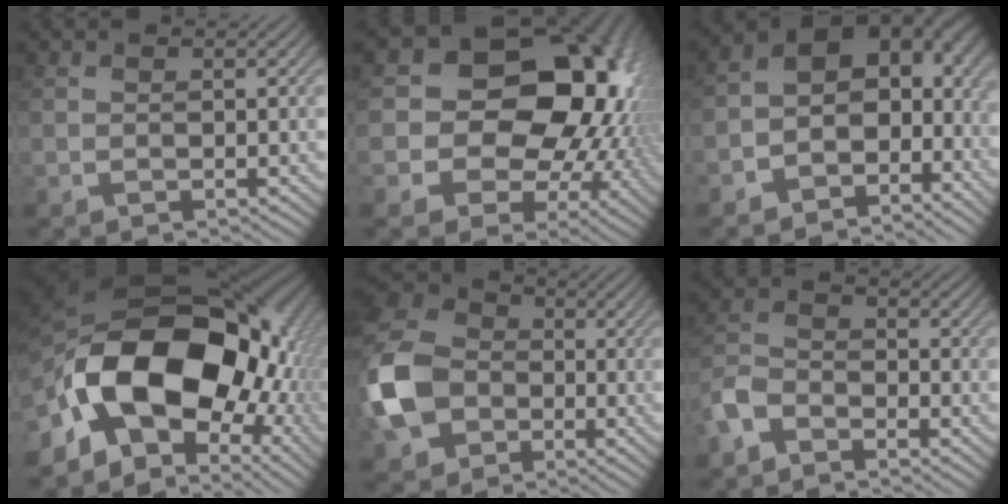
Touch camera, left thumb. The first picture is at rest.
{"total": 18.3, "force": [2.1, 14.1, 11.6], "torque": [-0.150, -0.004, 0.024]}
{"total": 10.8, "force": [-2.7, 7.5, 7.3], "torque": [-0.099, -0.012, -0.045]}
{"total": 20.0, "force": [-2.7, 13.9, 14.1], "torque": [-0.262, -0.020, -0.037]}
{"total": 12.1, "force": [-3.2, 9.4, 7.0], "torque": [-0.193, -0.008, -0.082]}
{"total": 4.8, "force": [-3.7, 2.2, 2.1], "torque": [-0.050, -0.002, -0.091]}